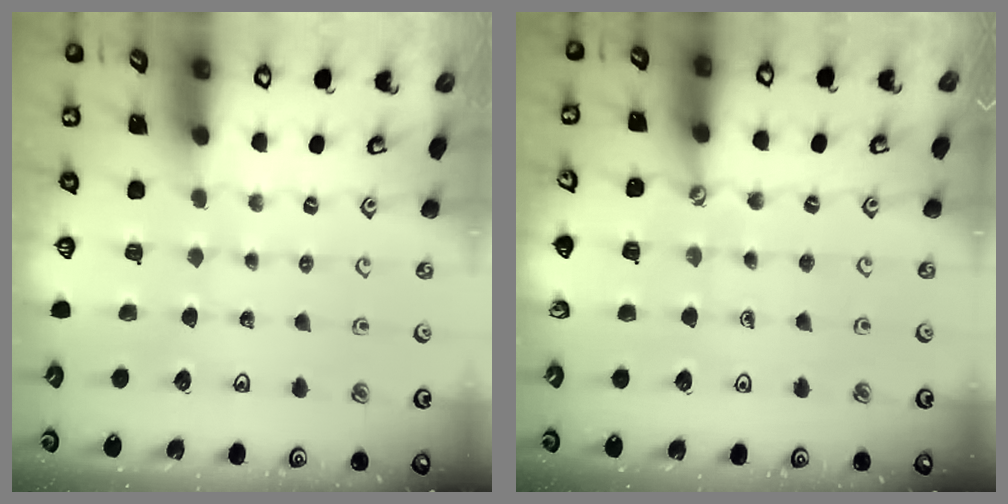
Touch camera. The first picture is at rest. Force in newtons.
{"total": 2.7, "press": 2.7, "slide": 0.4}